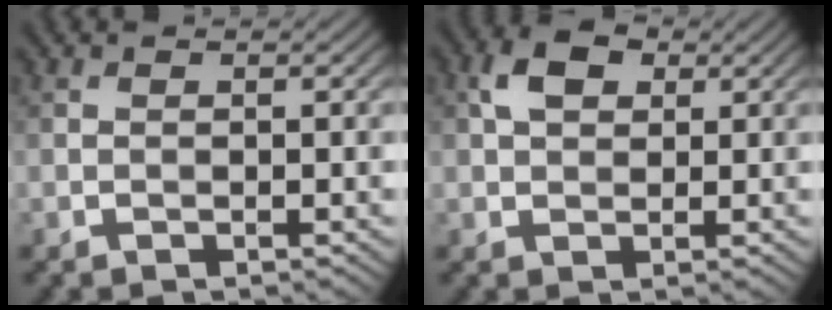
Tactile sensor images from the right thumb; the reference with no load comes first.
{"total": 4.2, "force": [1.5, 2.8, 2.7], "torque": [-0.055, 0.010, 0.021]}